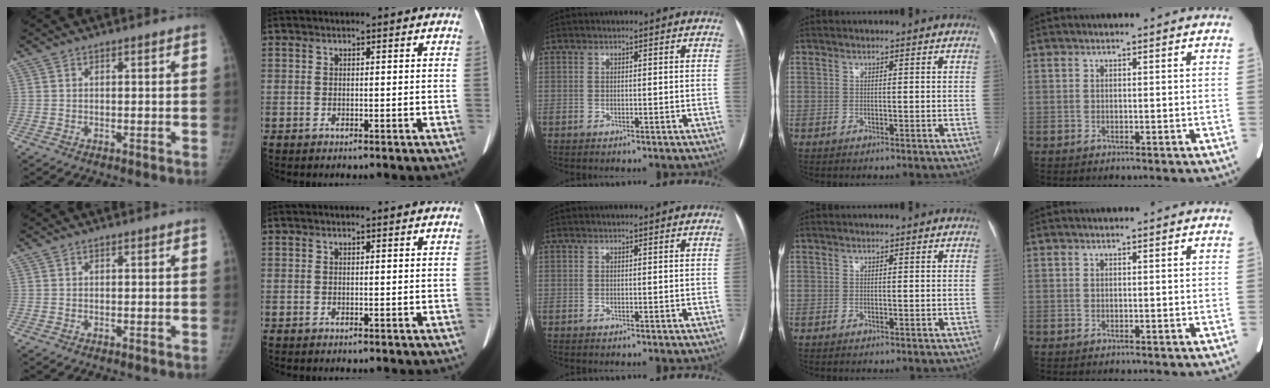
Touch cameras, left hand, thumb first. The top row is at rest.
{}